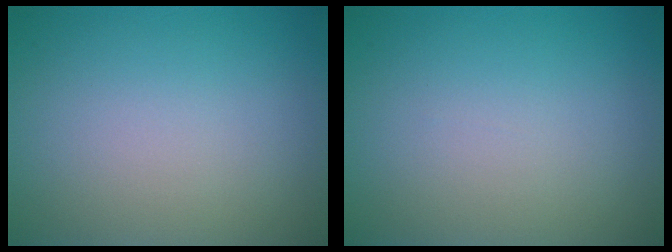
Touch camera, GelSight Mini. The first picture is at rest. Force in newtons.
{"total": 0.0}